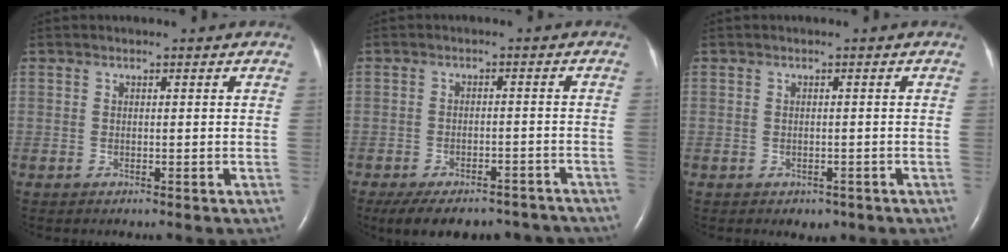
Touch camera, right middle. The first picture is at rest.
{"total": 14.7, "force": [-12.4, 5.6, 5.6], "torque": [-0.111, 0.001, -0.156]}
{"total": 1.7, "force": [-1.0, 1.2, 0.7], "torque": [-0.009, 0.001, -0.004]}